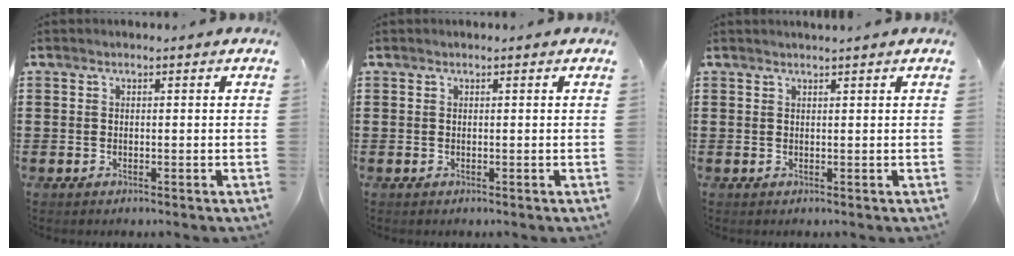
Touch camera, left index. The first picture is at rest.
{"total": 0.0}
{"total": 0.9, "force": [0.8, -0.2, 0.3], "torque": [-0.005, -0.003, 0.017]}